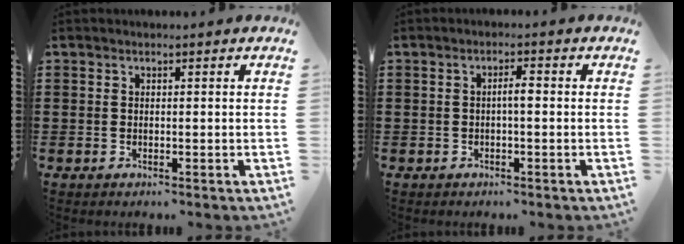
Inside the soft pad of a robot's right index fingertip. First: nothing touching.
{"total": 1.9, "force": [-0.2, 0.4, 1.9], "torque": [-0.036, 0.003, -0.006]}